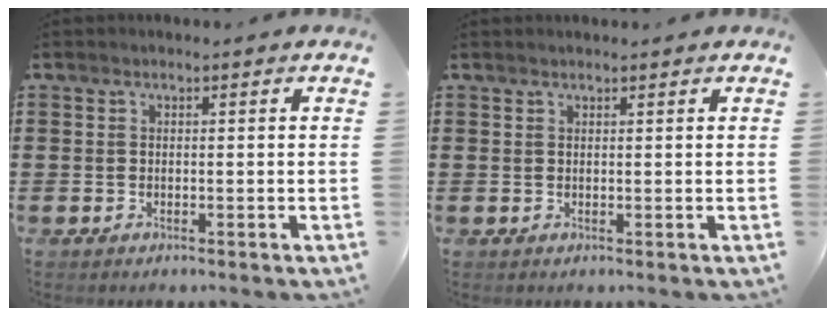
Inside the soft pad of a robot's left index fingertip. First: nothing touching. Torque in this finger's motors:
{"motor_torque": [2.14, 0.00, -0.39, -0.05]}